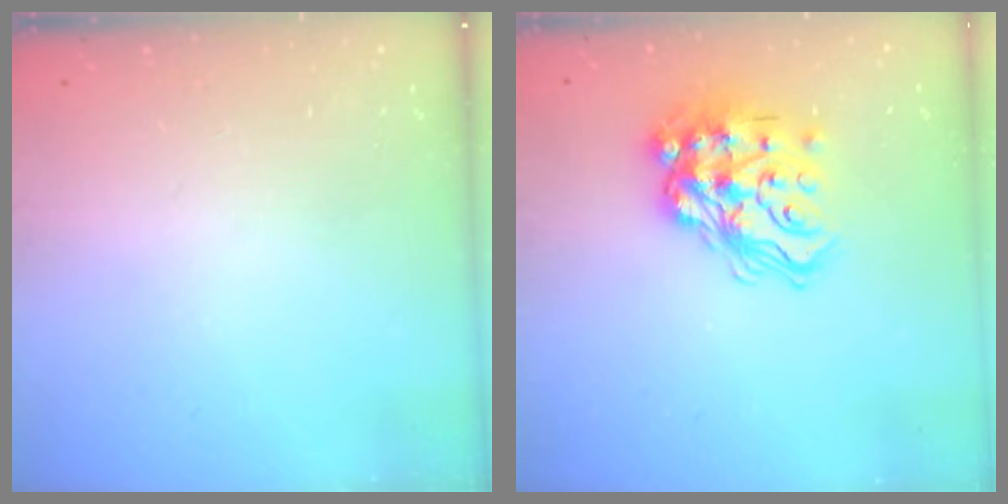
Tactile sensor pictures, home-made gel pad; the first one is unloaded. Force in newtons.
{"total": 17.2, "press": 17.1, "slide": 1.7}